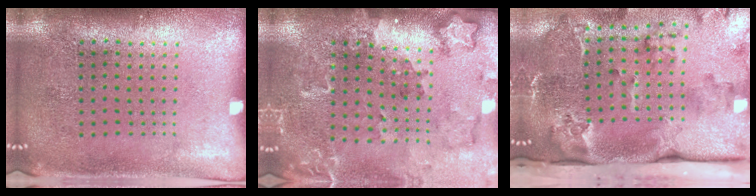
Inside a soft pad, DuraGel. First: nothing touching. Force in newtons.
{"total": 1.8, "press": 1.8, "slide": 0.2}
{"total": 3.9, "press": 2.6, "slide": 2.9}